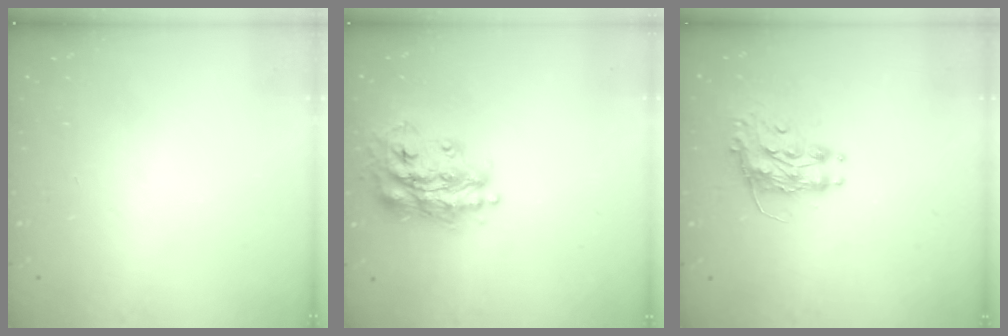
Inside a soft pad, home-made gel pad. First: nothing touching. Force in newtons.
{"total": 17.5, "press": 17.5, "slide": 1.2}
{"total": 8.7, "press": 8.7, "slide": 0.5}